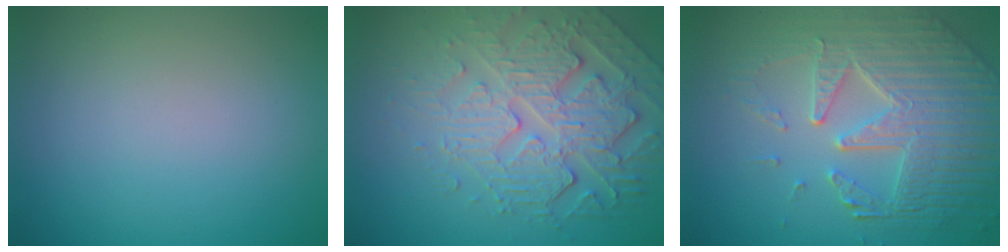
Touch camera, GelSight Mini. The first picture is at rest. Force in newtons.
{"total": 6.4, "press": 4.9, "slide": 4.1}
{"total": 8.1, "press": 5.7, "slide": 5.8}